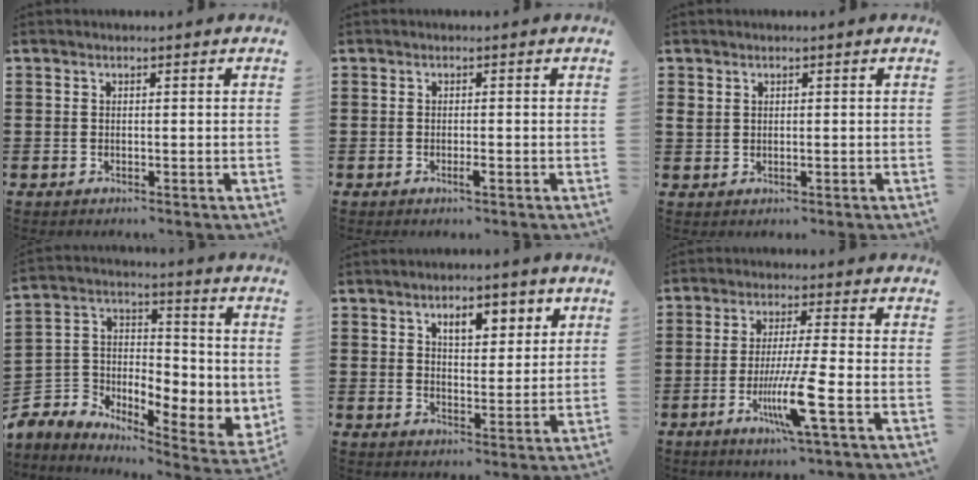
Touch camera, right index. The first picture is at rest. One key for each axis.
{"total": 1.1, "fx": -0.6, "fy": 0.1, "fz": 1.0, "tx": -0.027, "ty": -0.008, "tz": -0.011}
{"total": 1.1, "fx": 0.6, "fy": 0.8, "fz": 0.5, "tx": -0.011, "ty": 0.004, "tz": 0.011}
{"total": 4.8, "fx": -1.6, "fy": 4.0, "fz": 2.0, "tx": -0.065, "ty": -0.027, "tz": -0.031}
{"total": 5.3, "fx": 2.8, "fy": 2.5, "fz": 3.7, "tx": -0.053, "ty": -0.003, "tz": 0.039}
{"total": 9.3, "fx": -3.5, "fy": 0.3, "fz": 8.6, "tx": -0.167, "ty": -0.019, "tz": -0.066}